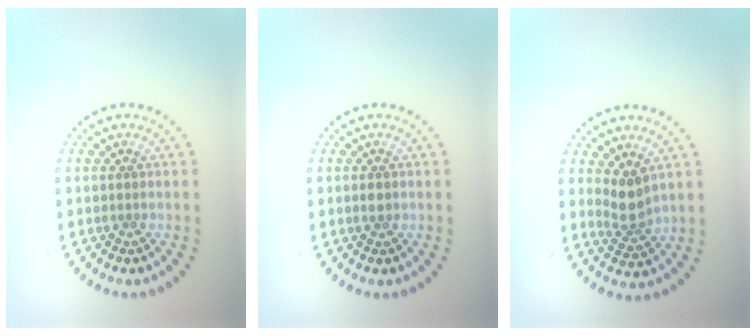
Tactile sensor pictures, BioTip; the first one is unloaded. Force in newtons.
{"total": 1.1, "press": 1.1, "slide": 0.0}
{"total": 2.5, "press": 2.0, "slide": 1.5}